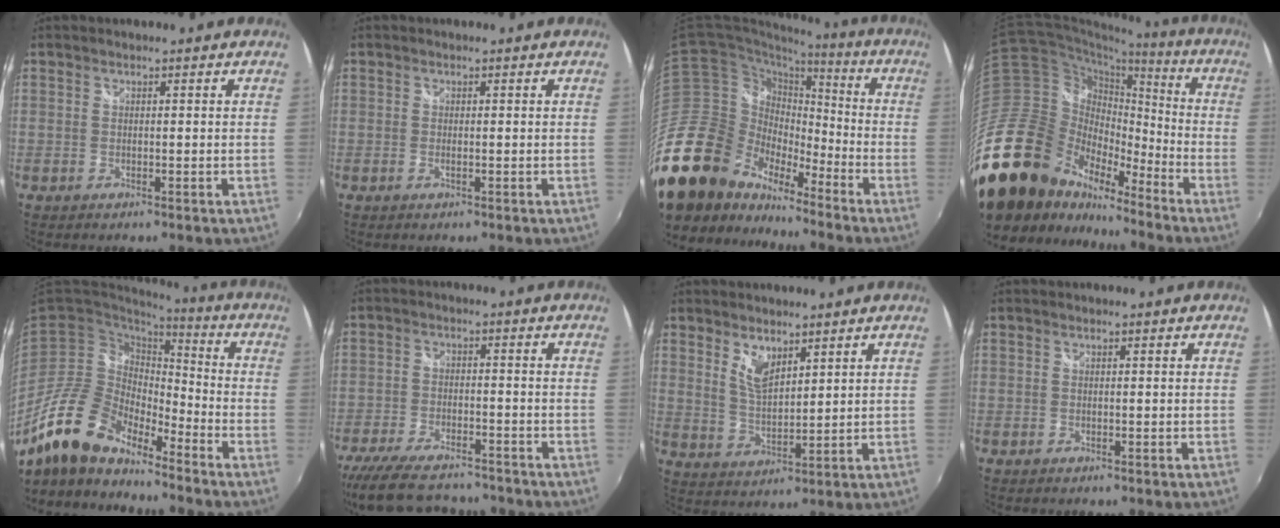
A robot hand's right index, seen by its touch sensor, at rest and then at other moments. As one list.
[{"total": 0.7, "force": [-0.2, 0.0, 0.7], "torque": [-0.014, 0.001, -0.004]}, {"total": 26.4, "force": [-19.7, 13.9, 10.8], "torque": [-0.232, 0.011, -0.354]}, {"total": 32.4, "force": [-21.2, 16.7, 18.0], "torque": [-0.365, -0.012, -0.361]}, {"total": 15.7, "force": [-12.5, 5.8, 7.5], "torque": [-0.142, -0.006, -0.243]}, {"total": 16.3, "force": [-13.7, 5.4, 7.1], "torque": [-0.166, -0.022, -0.221]}, {"total": 5.5, "force": [3.5, 2.3, 3.5], "torque": [-0.060, -0.005, 0.067]}, {"total": 0.0}]